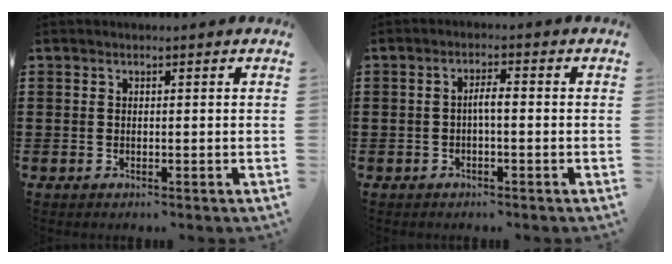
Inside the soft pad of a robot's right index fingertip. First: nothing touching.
{"total": 2.2, "force": [-0.5, 0.4, 2.1], "torque": [-0.040, 0.003, -0.010]}